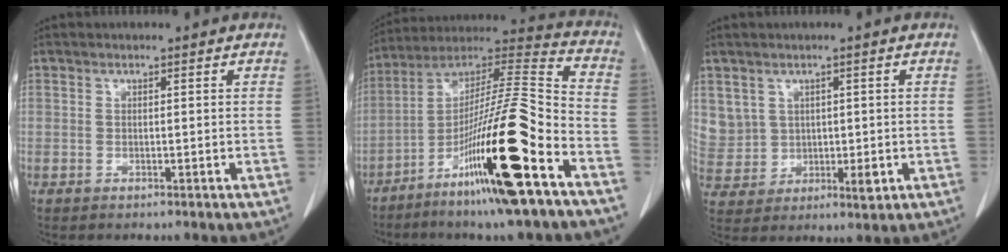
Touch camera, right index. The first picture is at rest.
{"total": 23.2, "force": [-11.0, 0.7, 20.4], "torque": [-0.352, -0.036, -0.197]}
{"total": 8.9, "force": [1.7, 8.0, 3.6], "torque": [-0.091, 0.021, 0.058]}